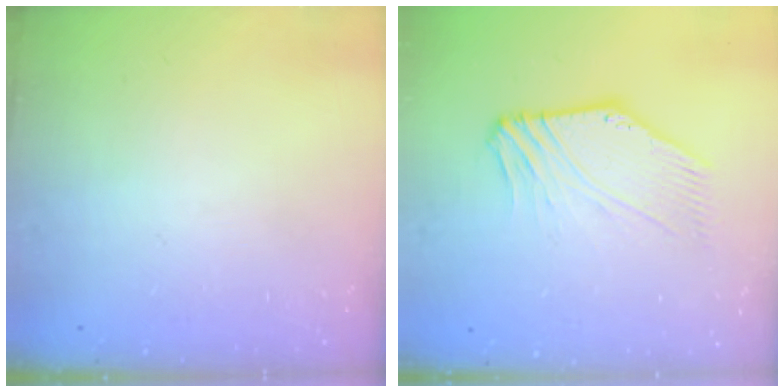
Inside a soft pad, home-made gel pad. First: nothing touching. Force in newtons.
{"total": 1.1, "press": 0.7, "slide": 0.8}